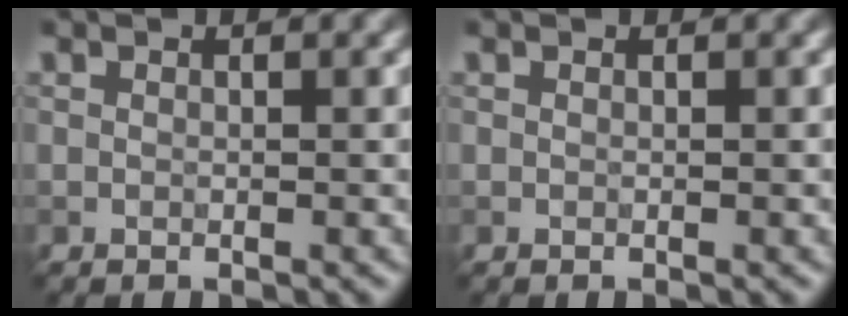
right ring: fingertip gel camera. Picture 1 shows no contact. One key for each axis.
{"total": 0.0}